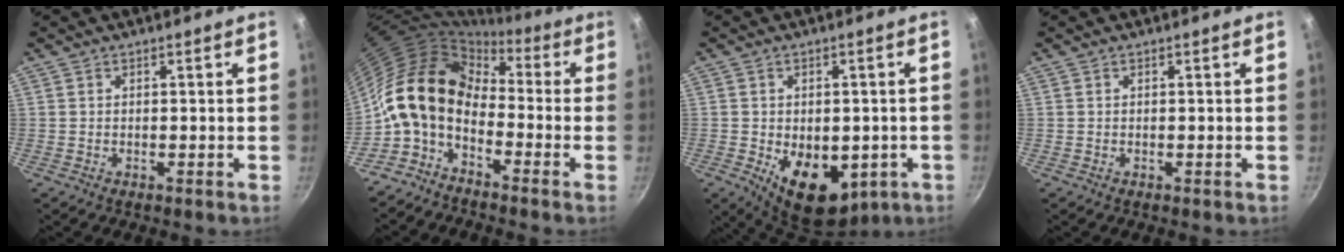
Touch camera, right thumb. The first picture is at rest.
{"total": 13.7, "force": [-2.7, 8.9, 10.0], "torque": [-0.165, 0.045, -0.071]}
{"total": 13.9, "force": [-3.8, 8.8, 10.0], "torque": [-0.106, -0.016, -0.034]}
{"total": 0.0}